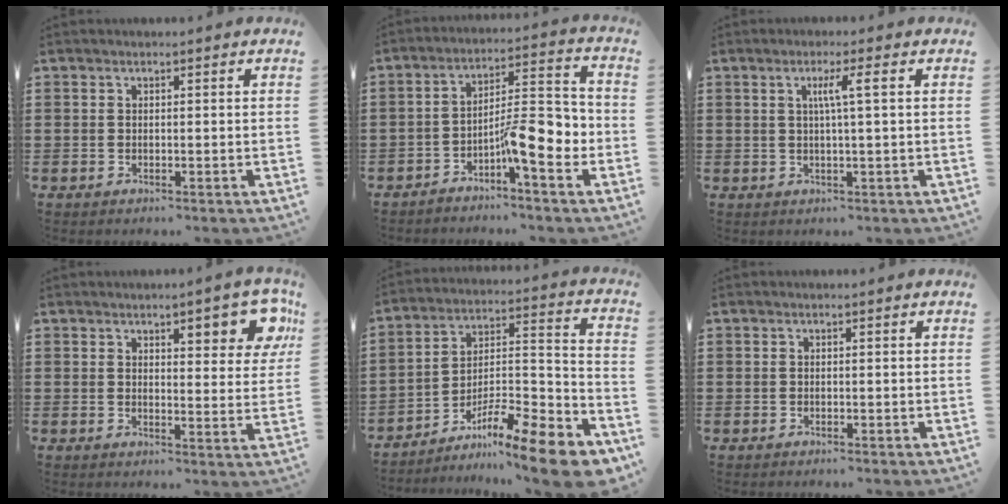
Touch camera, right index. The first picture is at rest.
{"total": 9.6, "force": [-4.6, 1.9, 8.2], "torque": [-0.125, -0.004, -0.086]}
{"total": 3.6, "force": [0.7, -0.2, 3.5], "torque": [-0.068, -0.001, 0.006]}
{"total": 7.2, "force": [4.5, 2.0, 5.3], "torque": [-0.071, -0.010, 0.070]}
{"total": 11.9, "force": [-9.2, 1.5, 7.3], "torque": [-0.105, 0.020, -0.175]}
{"total": 0.0}